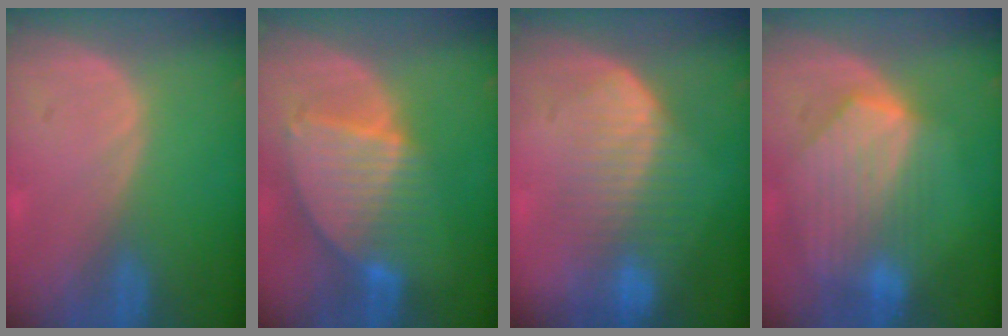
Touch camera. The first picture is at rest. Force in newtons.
{"total": 8.5, "press": 7.4, "slide": 4.2}
{"total": 7.5, "press": 7.2, "slide": 2.1}
{"total": 8.6, "press": 7.9, "slide": 3.5}